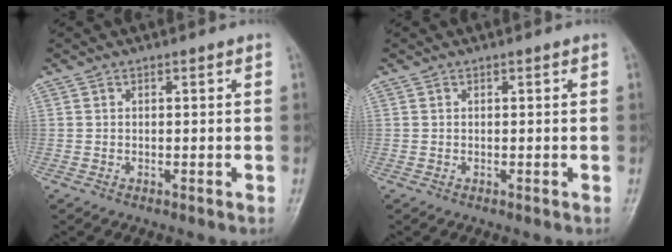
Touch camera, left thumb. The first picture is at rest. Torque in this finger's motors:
{"motor_torque": [0.06, 0.06, 0.00, 0.00, 0.00]}